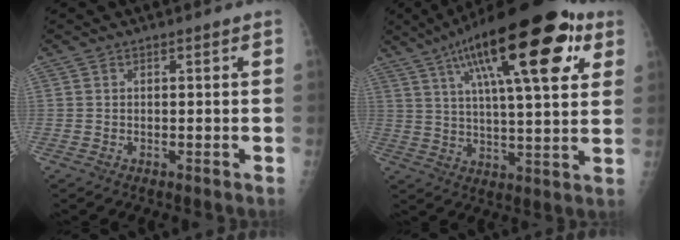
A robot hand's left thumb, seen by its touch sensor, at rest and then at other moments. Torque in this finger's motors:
{"motor_torque": [3.03, 1.67, 1.95, -0.82, 0.27]}